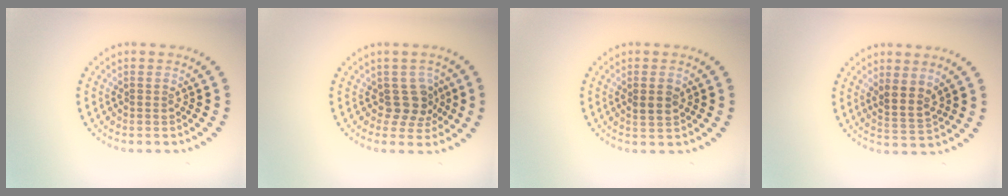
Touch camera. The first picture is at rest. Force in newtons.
{"total": 2.7, "press": 2.1, "slide": 1.6}
{"total": 1.7, "press": 1.7, "slide": 0.3}
{"total": 2.4, "press": 1.9, "slide": 1.4}